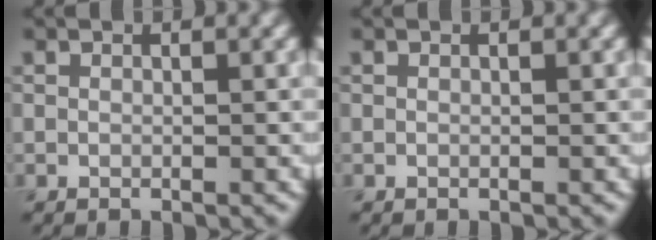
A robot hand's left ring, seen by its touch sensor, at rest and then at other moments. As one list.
[{"total": 0.0}]